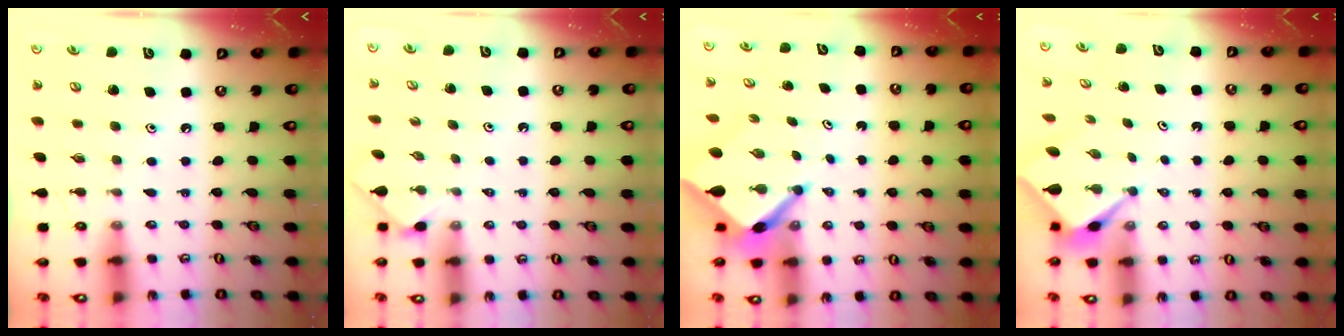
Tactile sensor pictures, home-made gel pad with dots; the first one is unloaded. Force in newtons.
{"total": 1.0, "press": 0.9, "slide": 0.3}
{"total": 5.3, "press": 5.3, "slide": 0.6}
{"total": 2.7, "press": 2.7, "slide": 0.2}